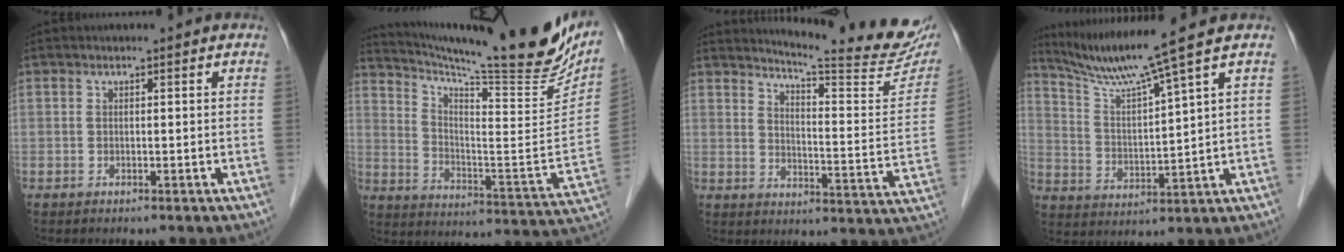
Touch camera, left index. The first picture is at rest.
{"total": 24.1, "force": [21.2, 0.6, 11.5], "torque": [-0.190, -0.077, 0.303]}
{"total": 19.8, "force": [18.4, 0.6, 7.4], "torque": [-0.108, -0.092, 0.220]}
{"total": 9.1, "force": [7.4, -2.8, 4.4], "torque": [-0.083, -0.011, 0.144]}